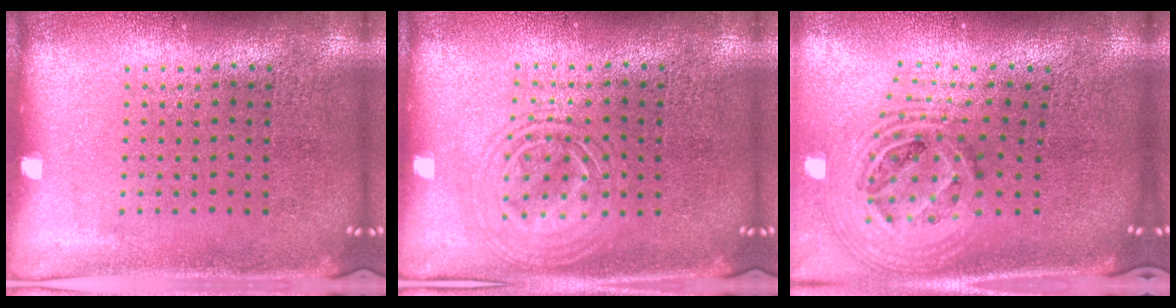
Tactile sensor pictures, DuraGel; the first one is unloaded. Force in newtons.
{"total": 2.8, "press": 2.7, "slide": 0.4}
{"total": 2.2, "press": 1.7, "slide": 1.5}